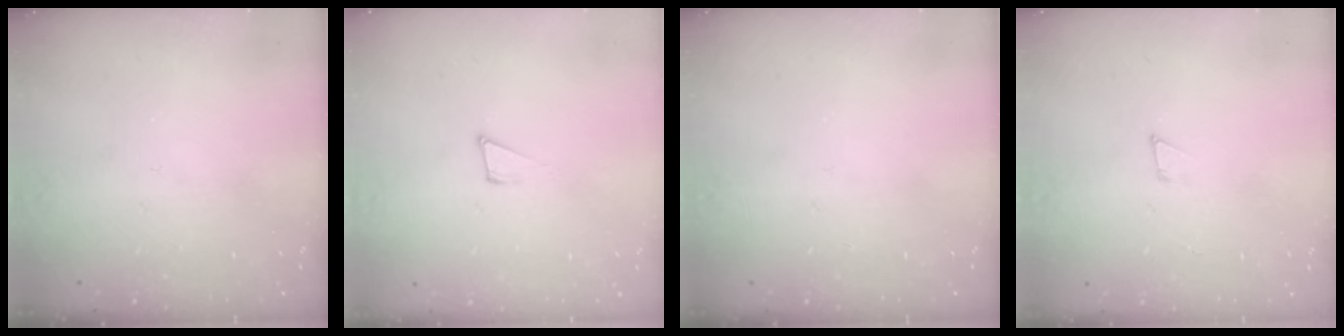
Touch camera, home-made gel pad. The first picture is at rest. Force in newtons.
{"total": 6.3, "press": 6.1, "slide": 1.2}
{"total": 0.0}
{"total": 3.2, "press": 3.2, "slide": 0.2}